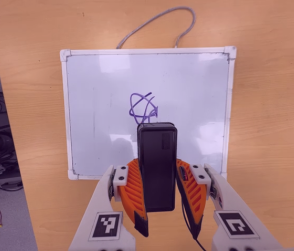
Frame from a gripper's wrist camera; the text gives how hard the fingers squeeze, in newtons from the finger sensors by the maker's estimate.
{"total": 5.8, "left": 4.8, "right": 6.9}